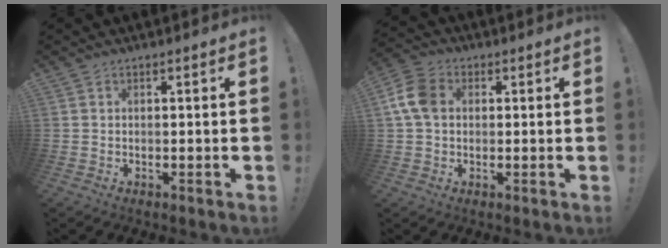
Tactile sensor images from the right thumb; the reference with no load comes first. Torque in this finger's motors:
{"motor_torque": [0.33, 0.46, 0.02, 0.02, 0.10]}